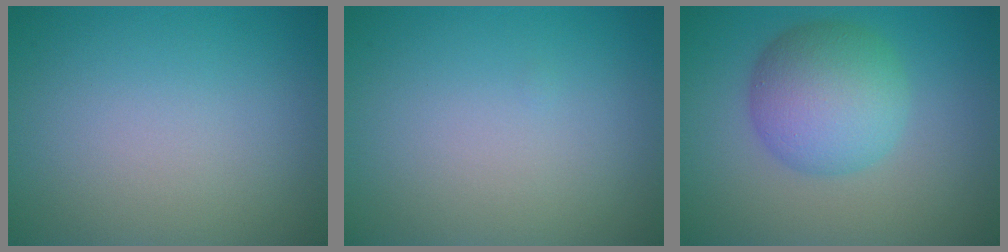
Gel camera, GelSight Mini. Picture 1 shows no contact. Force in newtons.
{"total": 0.0}
{"total": 6.2, "press": 6.2, "slide": 0.0}